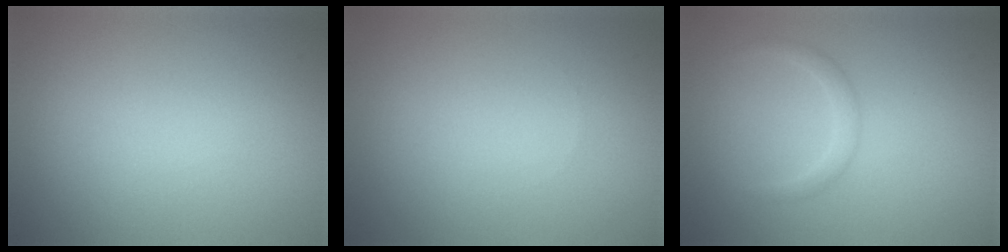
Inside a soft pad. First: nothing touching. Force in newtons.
{"total": 0.0}
{"total": 1.2, "press": 1.2, "slide": 0.0}